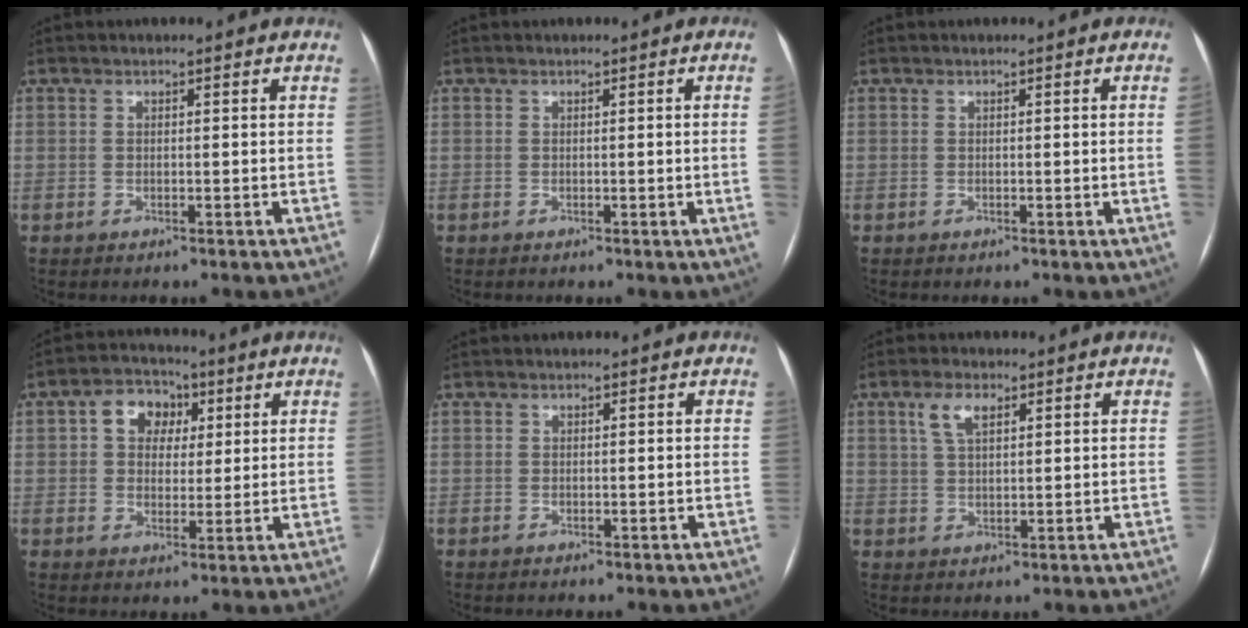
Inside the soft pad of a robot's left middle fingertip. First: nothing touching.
{"total": 2.0, "force": [-0.2, -0.8, 1.9], "torque": [-0.023, -0.001, -0.002]}
{"total": 1.6, "force": [-0.2, -0.6, 1.4], "torque": [-0.016, 0.000, -0.003]}
{"total": 6.9, "force": [2.3, 5.2, 3.9], "torque": [-0.067, 0.025, 0.037]}
{"total": 0.0}
{"total": 4.1, "force": [2.1, 1.6, 3.1], "torque": [-0.068, 0.010, 0.042]}